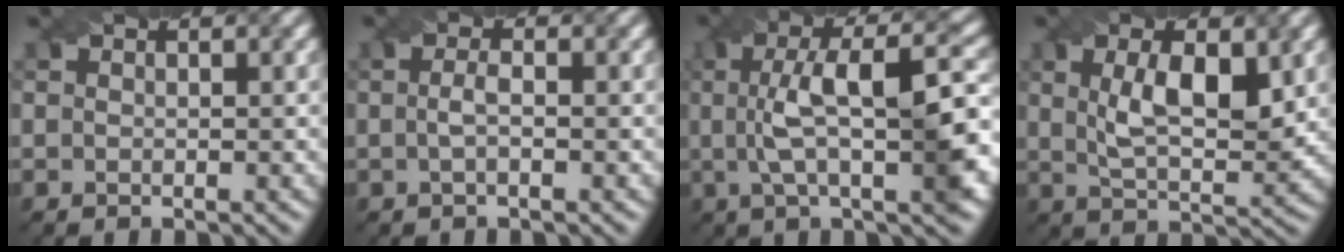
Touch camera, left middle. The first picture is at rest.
{"total": 1.4, "force": [-0.2, 0.4, 1.3], "torque": [-0.031, 0.002, -0.004]}
{"total": 9.6, "force": [0.5, 2.9, 9.1], "torque": [-0.139, 0.014, 0.006]}
{"total": 6.4, "force": [1.6, 2.5, 5.7], "torque": [-0.106, -0.002, 0.033]}